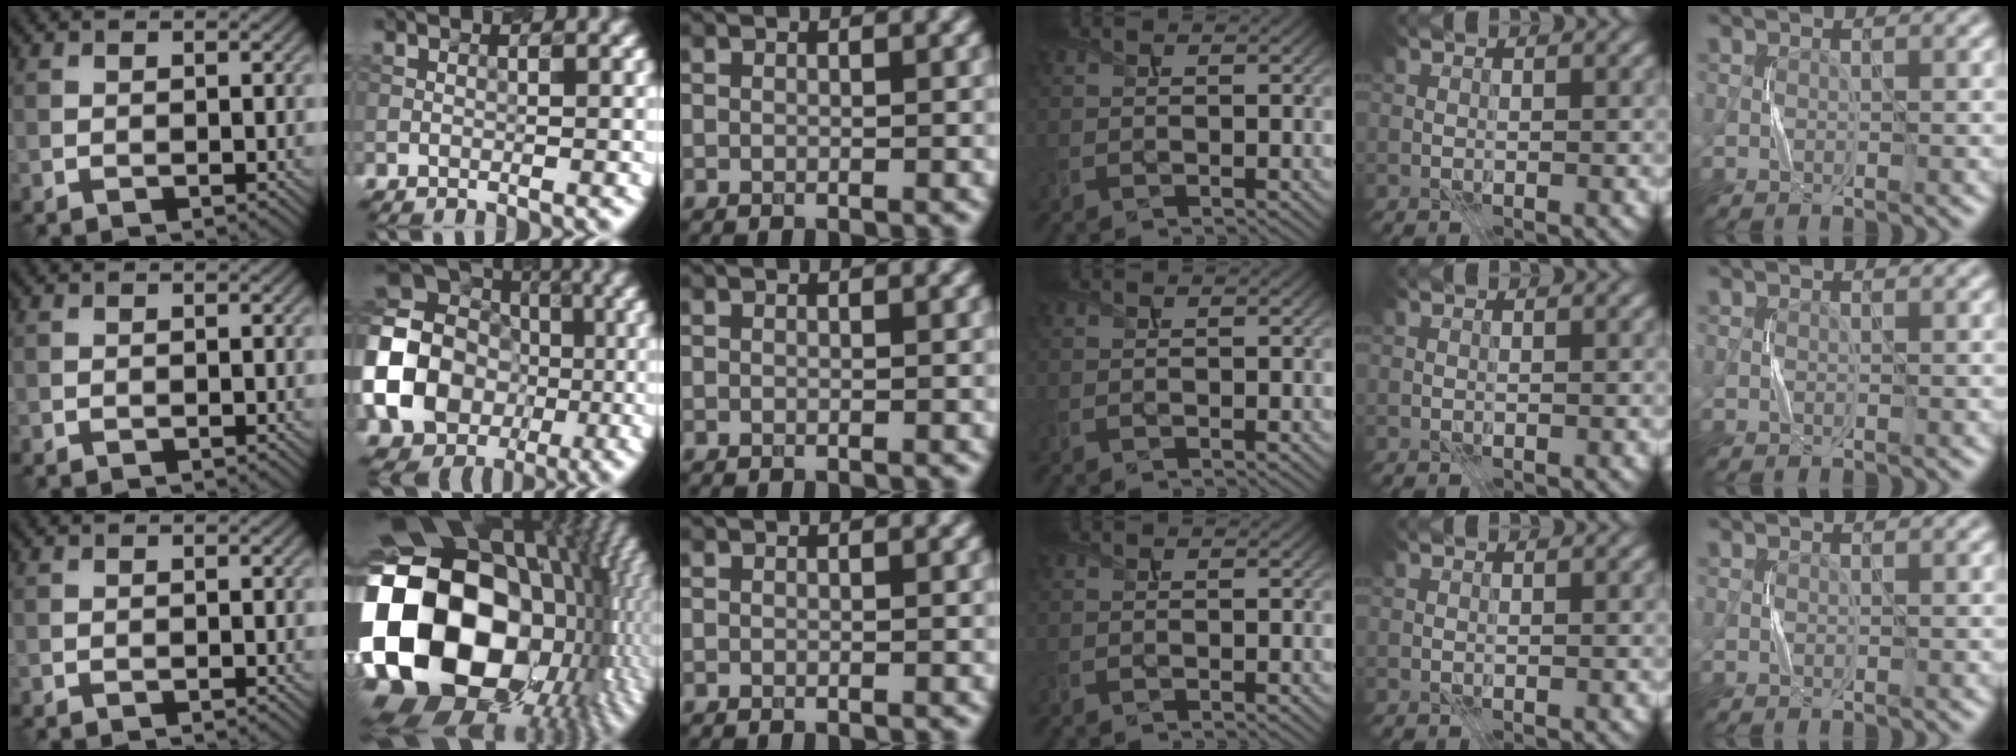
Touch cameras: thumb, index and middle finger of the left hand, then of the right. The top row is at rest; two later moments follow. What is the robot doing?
{"motion": "press", "object": "sticker"}